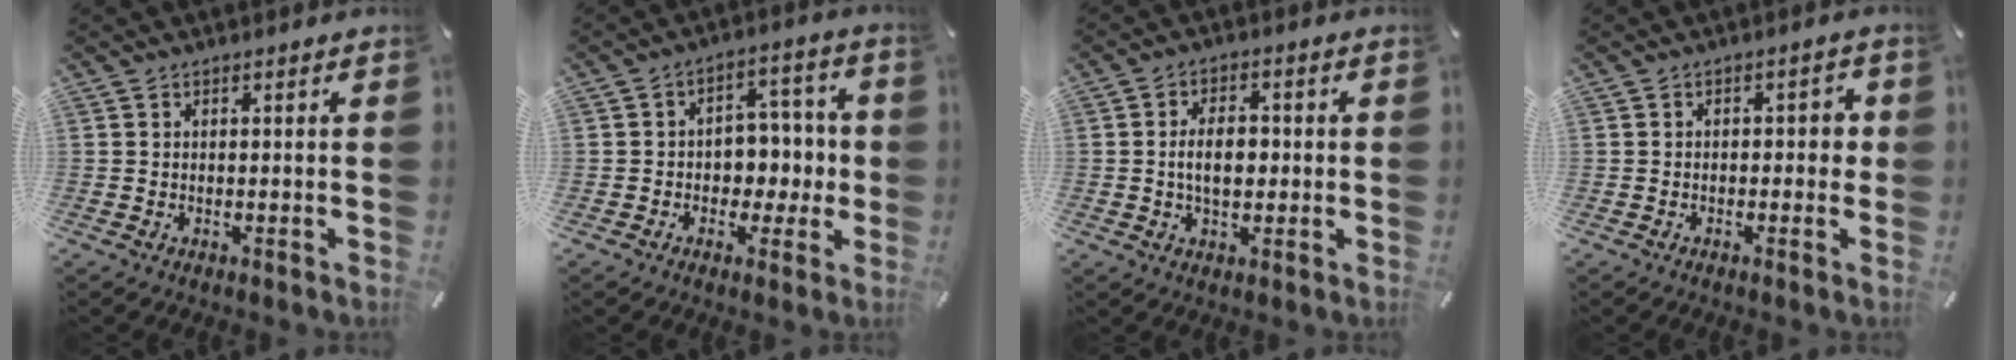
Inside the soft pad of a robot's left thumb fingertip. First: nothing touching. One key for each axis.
{"total": 7.4, "fx": -0.9, "fy": 6.4, "fz": 3.6, "tx": -0.043, "ty": 0.011, "tz": -0.017}
{"total": 6.7, "fx": -0.2, "fy": 4.3, "fz": 5.2, "tx": -0.089, "ty": 0.003, "tz": -0.010}
{"total": 2.4, "fx": -0.9, "fy": 1.4, "fz": 1.7, "tx": -0.023, "ty": 0.009, "tz": -0.022}